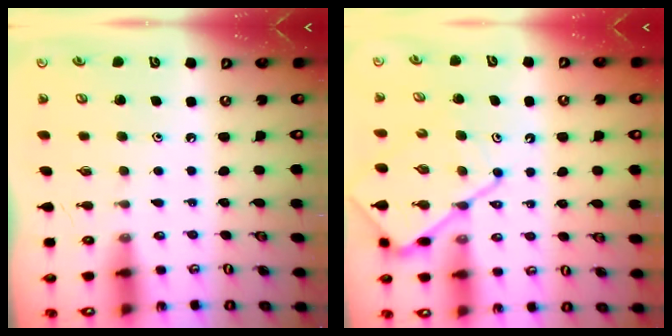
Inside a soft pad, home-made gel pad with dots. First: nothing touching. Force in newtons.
{"total": 11.5, "press": 11.5, "slide": 1.3}